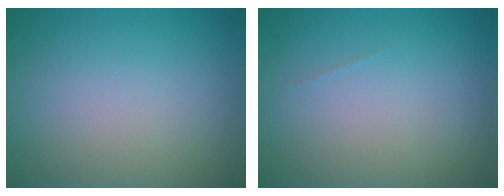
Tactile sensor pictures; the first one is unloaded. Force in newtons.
{"total": 0.0}